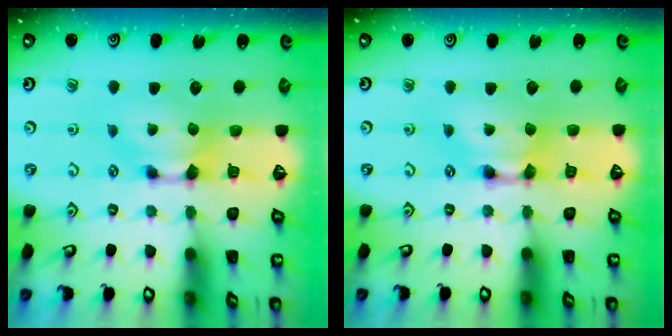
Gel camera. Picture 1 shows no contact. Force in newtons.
{"total": 1.9, "press": 1.9, "slide": 0.1}